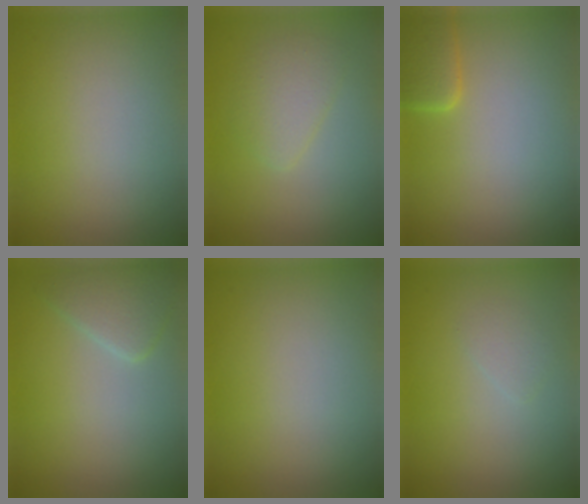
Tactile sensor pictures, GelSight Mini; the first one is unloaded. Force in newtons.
{"total": 2.1, "press": 2.1, "slide": 0.1}
{"total": 2.5, "press": 2.5, "slide": 0.2}
{"total": 2.3, "press": 2.3, "slide": 0.0}
{"total": 0.0}
{"total": 0.9, "press": 0.9, "slide": 0.1}